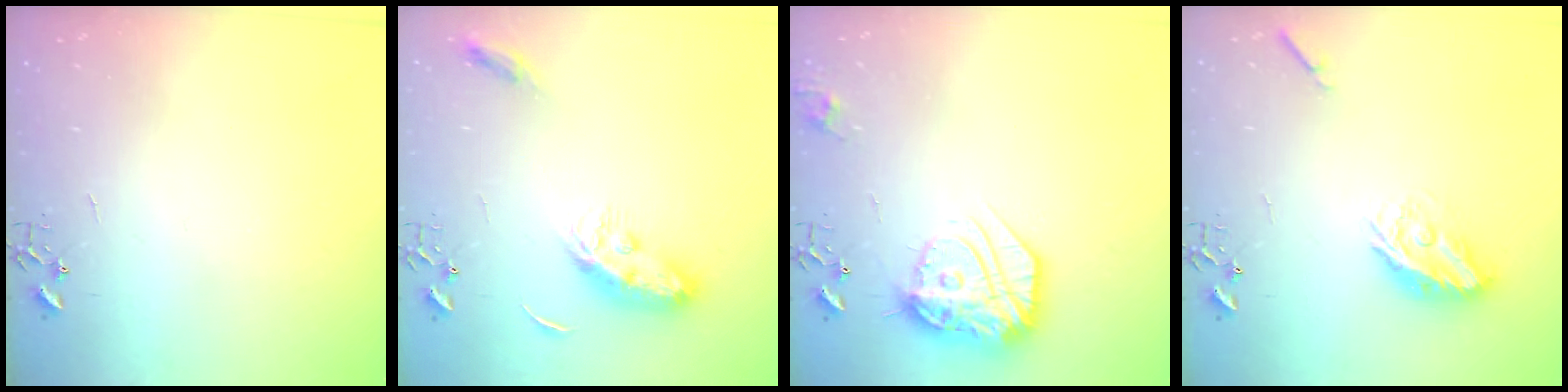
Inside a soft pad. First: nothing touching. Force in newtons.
{"total": 10.2, "press": 10.2, "slide": 0.2}
{"total": 22.1, "press": 22.0, "slide": 2.1}
{"total": 11.7, "press": 11.7, "slide": 0.5}